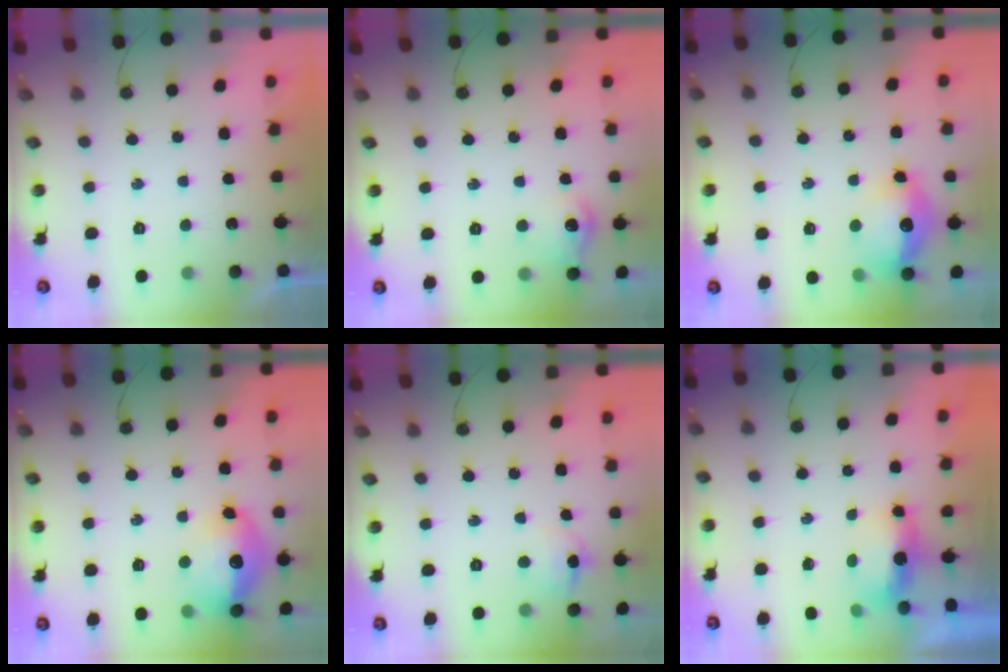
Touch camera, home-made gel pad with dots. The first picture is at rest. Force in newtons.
{"total": 9.0, "press": 8.9, "slide": 0.9}
{"total": 12.7, "press": 12.7, "slide": 1.0}
{"total": 16.0, "press": 15.9, "slide": 1.5}
{"total": 7.7, "press": 7.7, "slide": 0.8}
{"total": 5.4, "press": 5.4, "slide": 0.7}